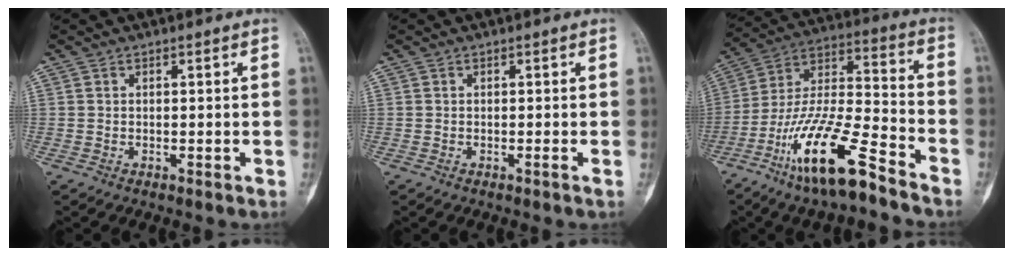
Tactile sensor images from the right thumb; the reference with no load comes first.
{"total": 0.0}
{"total": 18.5, "force": [-11.7, 4.1, 13.7], "torque": [-0.269, 0.071, -0.215]}